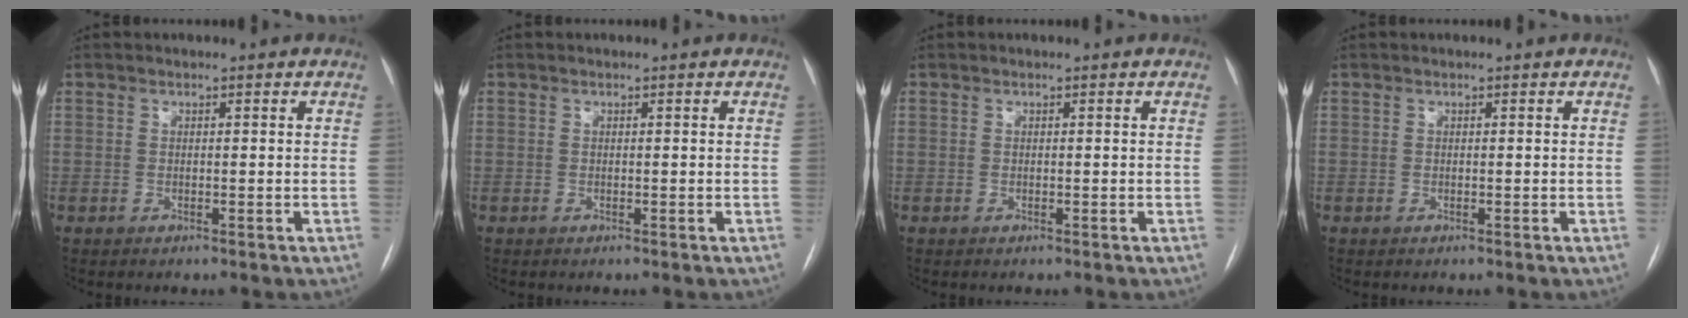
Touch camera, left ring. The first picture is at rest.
{"total": 0.0}
{"total": 0.0}
{"total": 0.0}